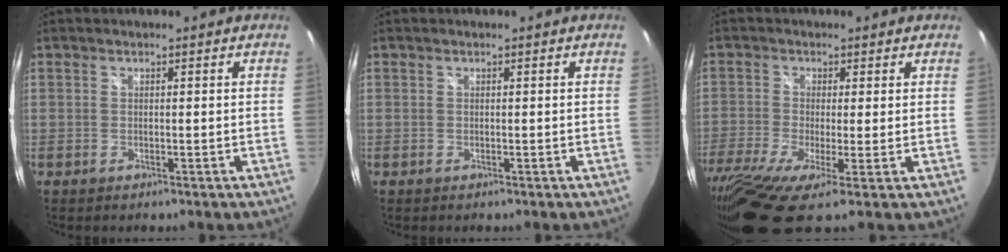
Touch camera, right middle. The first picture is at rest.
{"total": 0.0}
{"total": 13.1, "force": [-6.1, 2.7, 11.3], "torque": [-0.241, -0.060, -0.117]}